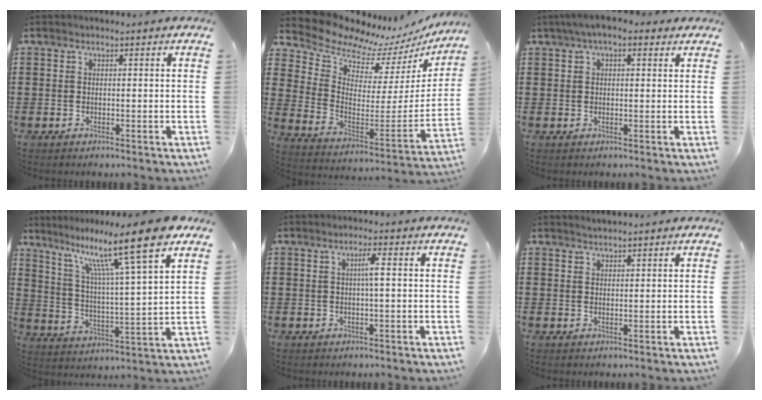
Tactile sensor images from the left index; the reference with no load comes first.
{"total": 8.9, "force": [8.3, 2.5, 2.0], "torque": [-0.081, -0.072, 0.141]}
{"total": 3.4, "force": [1.9, 1.4, 2.4], "torque": [-0.052, 0.008, 0.033]}
{"total": 14.3, "force": [10.0, 0.6, 10.2], "torque": [-0.206, -0.044, 0.158]}
{"total": 2.5, "force": [0.2, 0.0, 2.4], "torque": [-0.048, 0.001, 0.001]}
{"total": 1.1, "force": [1.1, 0.0, 0.2], "torque": [-0.005, 0.000, 0.021]}